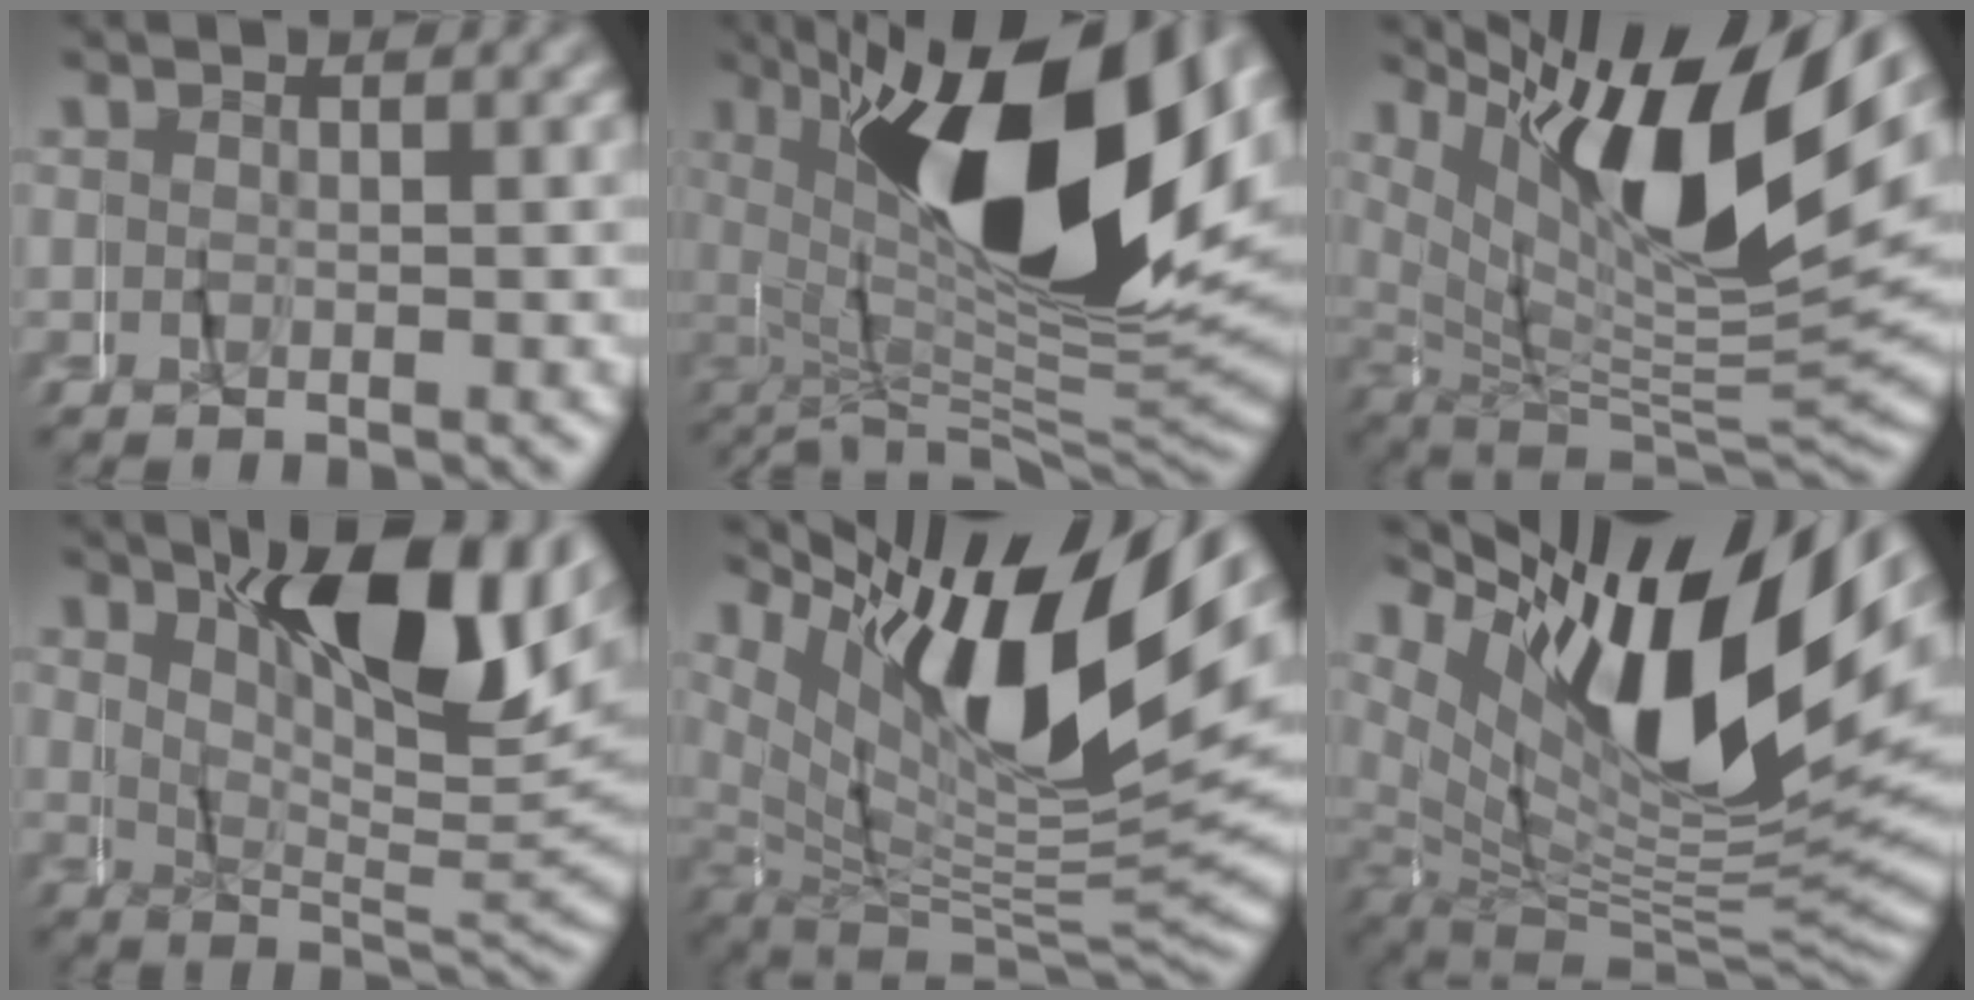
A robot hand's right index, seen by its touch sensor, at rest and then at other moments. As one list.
[{"total": 23.6, "force": [3.6, 10.2, 21.0], "torque": [-0.313, 0.038, 0.040]}, {"total": 16.7, "force": [5.0, 7.0, 14.3], "torque": [-0.217, 0.039, 0.061]}, {"total": 11.5, "force": [4.6, 3.9, 9.8], "torque": [-0.141, 0.018, 0.066]}, {"total": 18.5, "force": [4.5, 8.7, 15.7], "torque": [-0.227, 0.044, 0.051]}, {"total": 20.0, "force": [4.2, 10.1, 16.7], "torque": [-0.235, 0.039, 0.047]}]